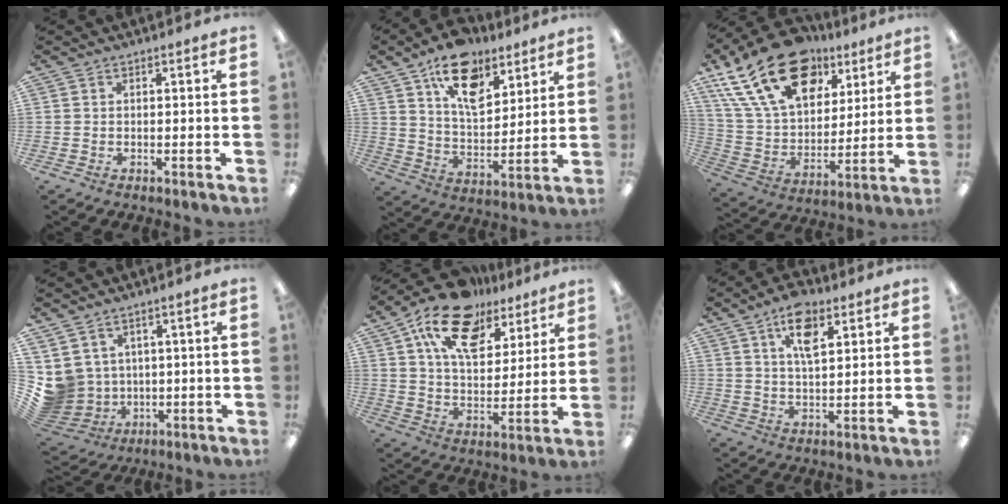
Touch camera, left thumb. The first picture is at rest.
{"total": 16.1, "force": [10.4, 8.5, 8.9], "torque": [-0.137, -0.046, 0.184]}
{"total": 25.2, "force": [13.7, 15.4, 14.4], "torque": [-0.269, -0.063, 0.248]}
{"total": 7.0, "force": [2.2, 6.6, 0.9], "torque": [-0.073, -0.025, 0.049]}
{"total": 18.2, "force": [11.7, 9.9, 9.8], "torque": [-0.181, -0.053, 0.211]}
{"total": 9.9, "force": [5.4, 4.8, 6.8], "torque": [-0.112, -0.010, 0.092]}